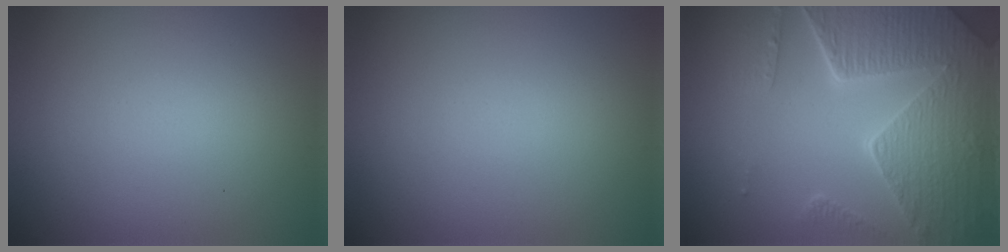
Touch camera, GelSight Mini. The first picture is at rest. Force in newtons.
{"total": 0.0}
{"total": 8.3, "press": 6.1, "slide": 5.6}